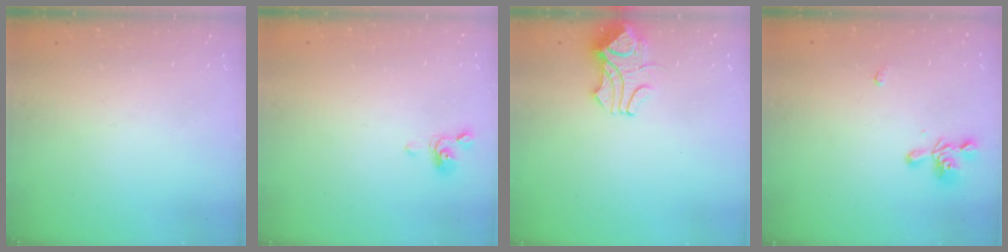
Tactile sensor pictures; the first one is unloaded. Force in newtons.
{"total": 1.9, "press": 1.8, "slide": 0.6}
{"total": 3.8, "press": 3.7, "slide": 0.9}
{"total": 2.6, "press": 2.5, "slide": 0.4}